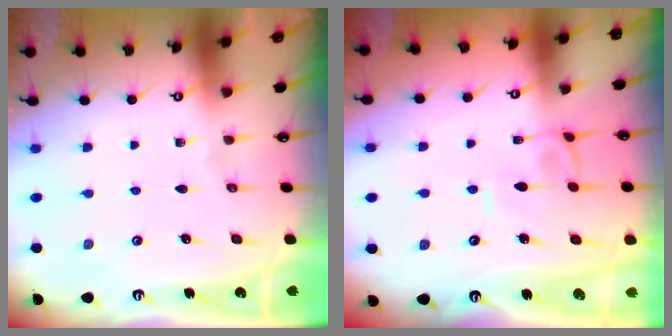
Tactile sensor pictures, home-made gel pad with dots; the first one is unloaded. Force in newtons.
{"total": 2.1, "press": 2.1, "slide": 0.2}